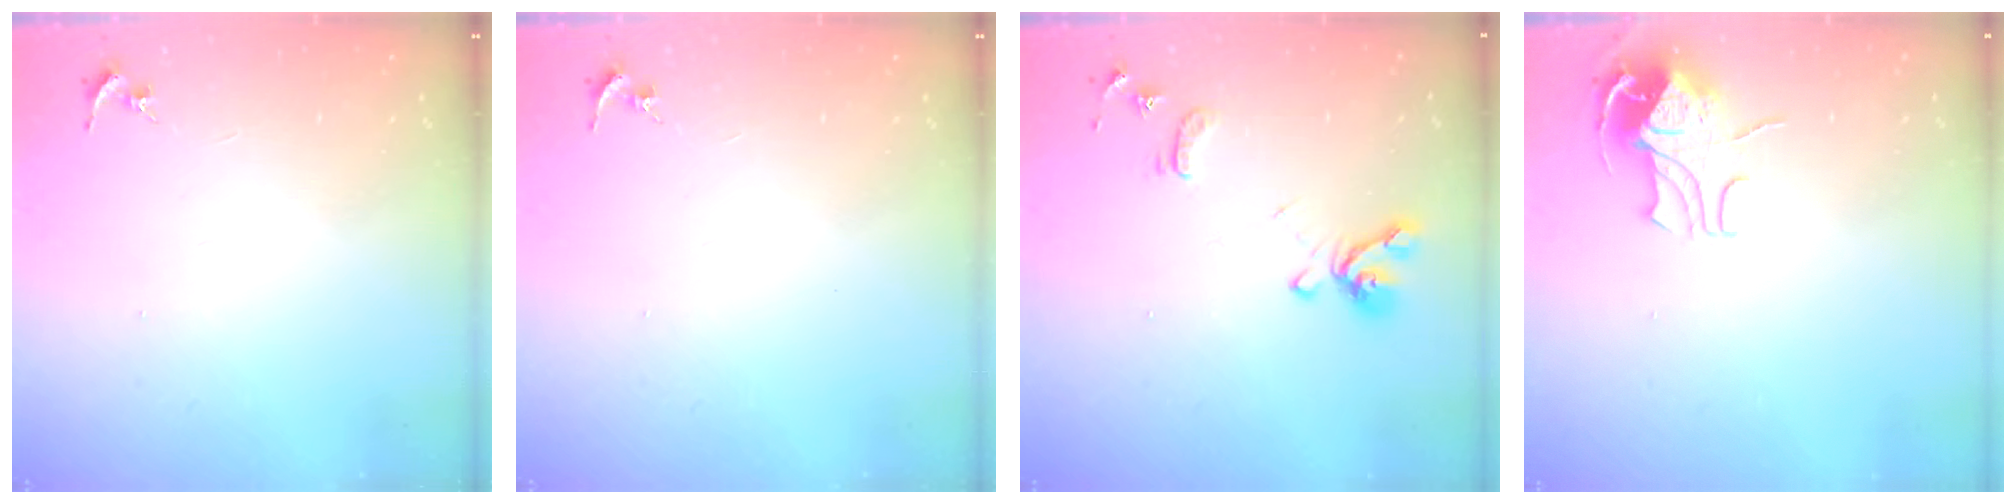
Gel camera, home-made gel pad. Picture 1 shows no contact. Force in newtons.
{"total": 0.0}
{"total": 12.8, "press": 12.7, "slide": 1.4}
{"total": 8.5, "press": 8.4, "slide": 0.8}